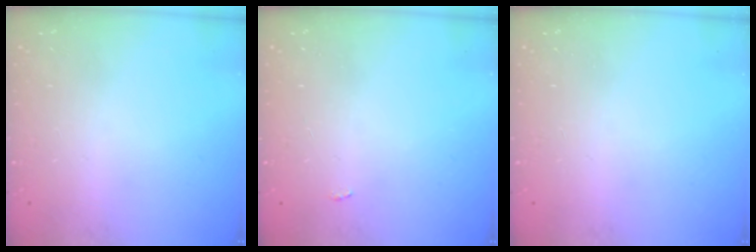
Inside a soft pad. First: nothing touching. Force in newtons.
{"total": 2.0, "press": 2.0, "slide": 0.3}
{"total": 0.0}